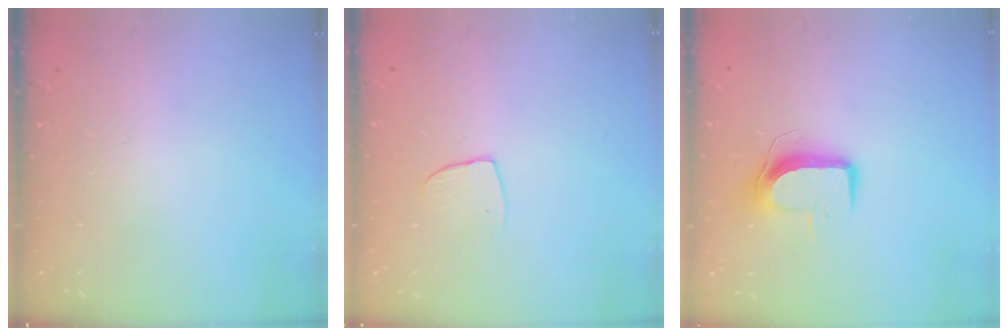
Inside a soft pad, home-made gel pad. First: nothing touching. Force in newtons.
{"total": 4.3, "press": 4.3, "slide": 0.3}
{"total": 9.2, "press": 9.1, "slide": 0.5}